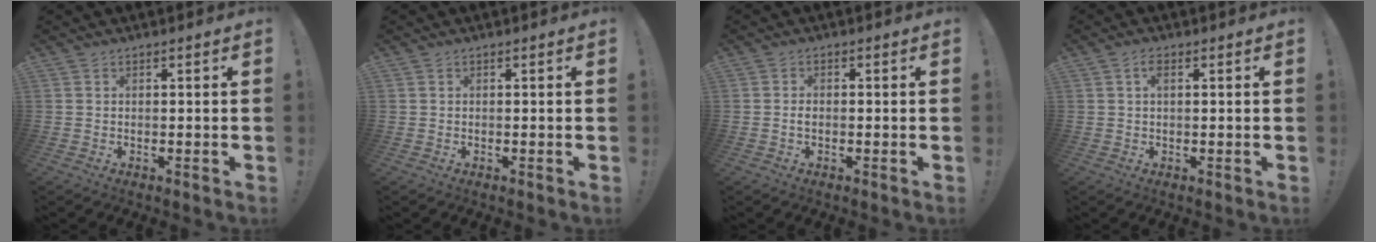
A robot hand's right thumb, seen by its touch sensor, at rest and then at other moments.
{"total": 0.0}
{"total": 1.3, "force": [-0.4, 0.7, 1.0], "torque": [-0.023, 0.006, -0.006]}
{"total": 2.4, "force": [0.9, 1.1, 2.0], "torque": [-0.039, 0.003, 0.014]}